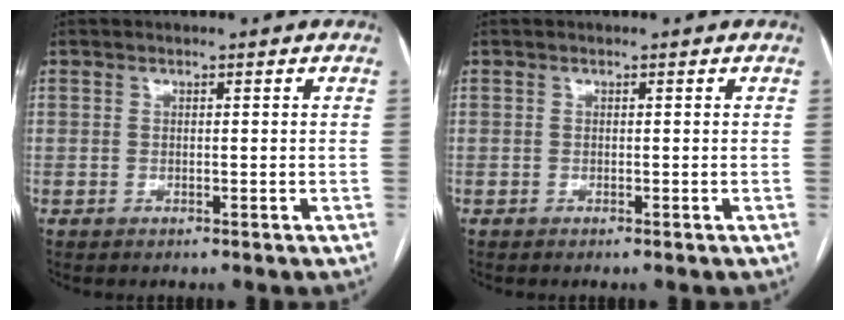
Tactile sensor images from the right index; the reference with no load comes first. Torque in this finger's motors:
{"motor_torque": [0.10, 0.07, -0.02, 0.00]}